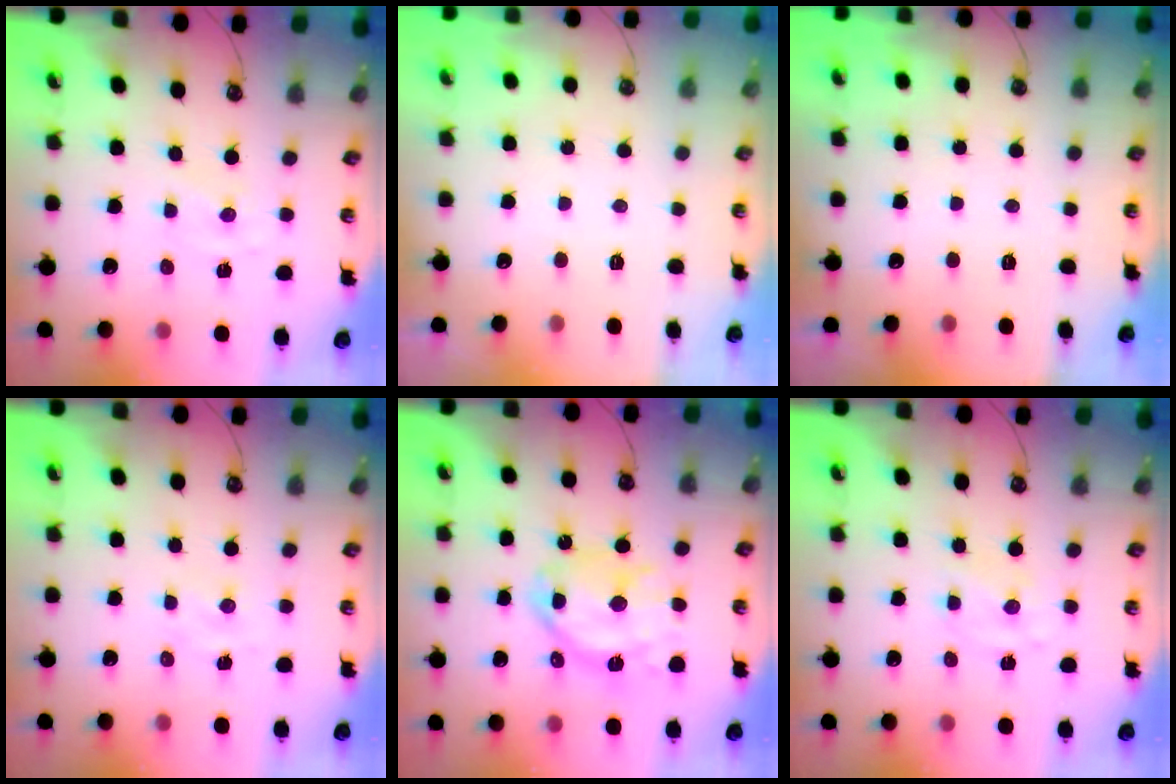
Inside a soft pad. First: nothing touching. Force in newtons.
{"total": 0.0}
{"total": 0.0}
{"total": 1.7, "press": 1.6, "slide": 0.3}
{"total": 16.0, "press": 16.0, "slide": 1.2}
{"total": 1.0, "press": 1.0, "slide": 0.2}